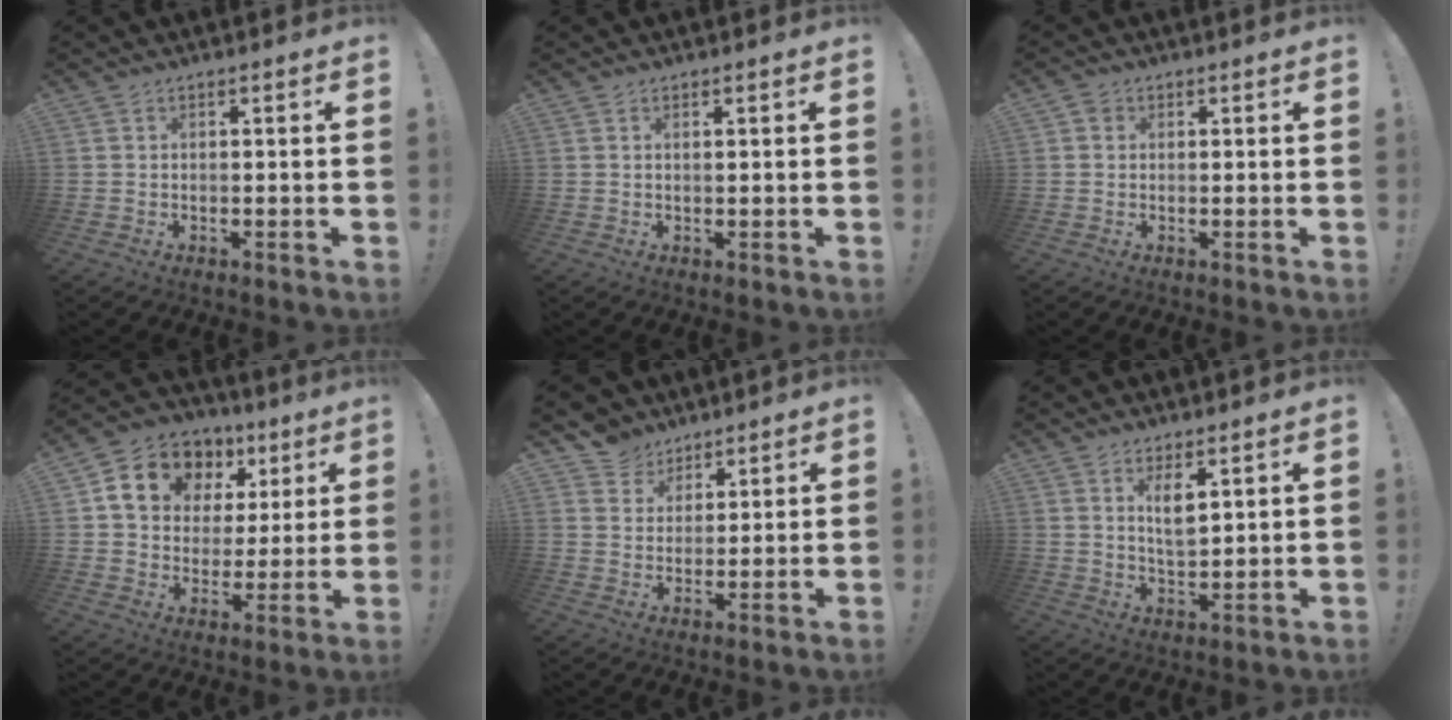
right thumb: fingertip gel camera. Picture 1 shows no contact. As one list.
[{"total": 0.6, "force": [0.4, 0.0, 0.4], "torque": [-0.007, 0.000, 0.007]}, {"total": 1.6, "force": [0.6, 1.5, 0.5], "torque": [-0.003, 0.000, 0.009]}, {"total": 15.1, "force": [7.4, 11.2, 6.8], "torque": [-0.105, -0.030, 0.144]}, {"total": 6.8, "force": [4.8, 4.8, 0.3], "torque": [-0.019, -0.037, 0.098]}, {"total": 5.9, "force": [3.3, 2.7, 4.1], "torque": [-0.067, -0.019, 0.057]}]